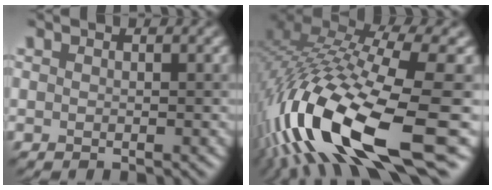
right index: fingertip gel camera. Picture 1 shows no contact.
{"total": 16.3, "force": [-5.3, 4.9, 14.6], "torque": [-0.306, -0.015, -0.082]}